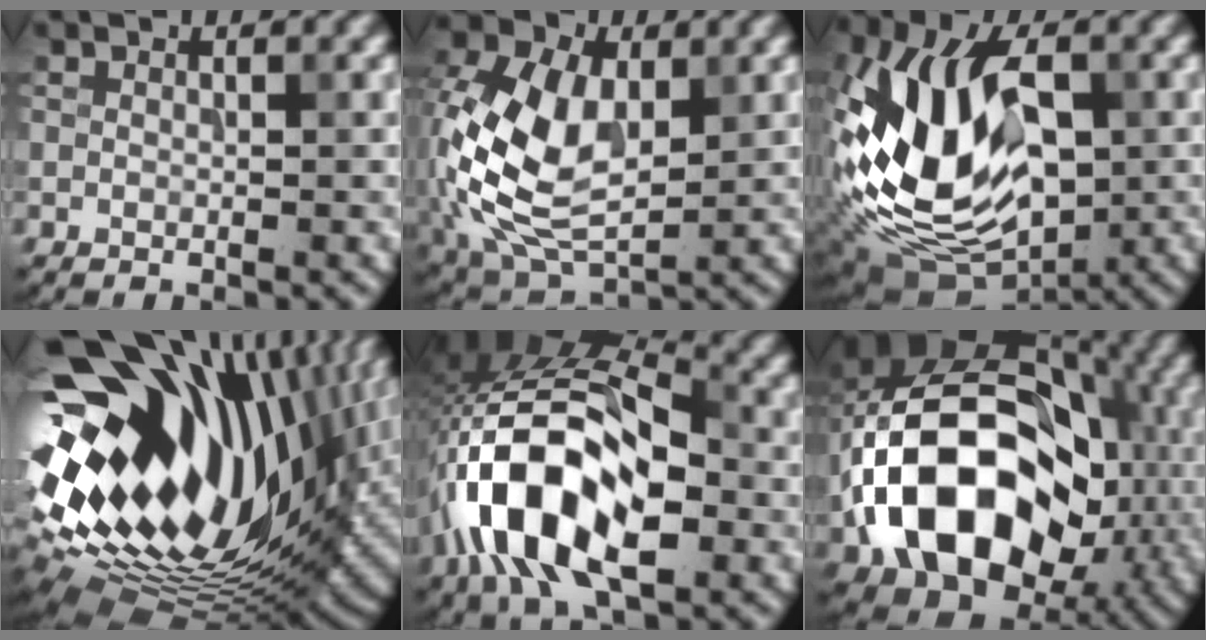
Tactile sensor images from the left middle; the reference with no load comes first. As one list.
[{"total": 11.2, "force": [0.4, 7.0, 8.7], "torque": [-0.199, 0.009, -0.001]}, {"total": 14.8, "force": [-2.1, 9.1, 11.5], "torque": [-0.253, -0.011, -0.037]}, {"total": 20.0, "force": [5.7, 12.1, 14.9], "torque": [-0.255, -0.003, 0.115]}, {"total": 12.8, "force": [-4.2, 7.0, 9.9], "torque": [-0.191, 0.008, -0.081]}, {"total": 17.3, "force": [-3.3, 12.4, 11.6], "torque": [-0.195, -0.001, -0.060]}]